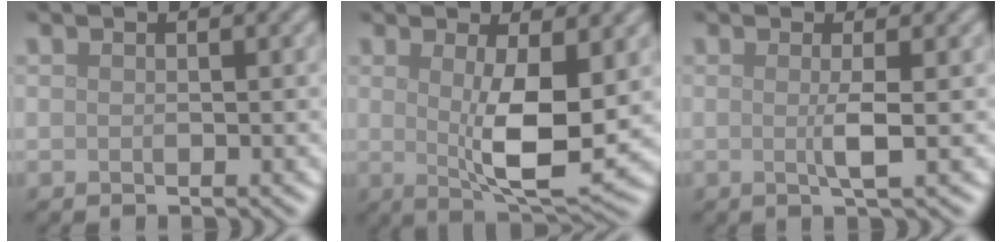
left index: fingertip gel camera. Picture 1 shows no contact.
{"total": 6.8, "force": [0.5, 1.8, 6.5], "torque": [-0.108, -0.015, 0.015]}
{"total": 2.1, "force": [0.0, 0.3, 2.1], "torque": [-0.039, -0.003, -0.006]}